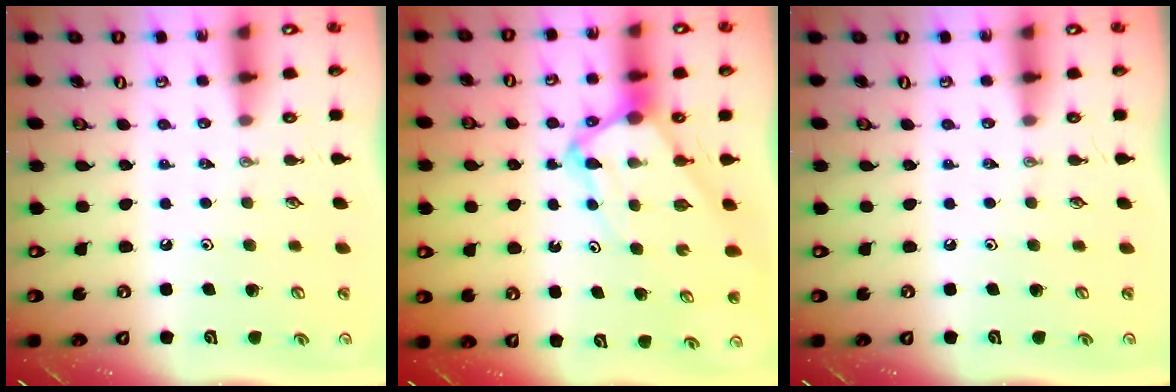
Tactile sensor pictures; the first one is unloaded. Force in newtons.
{"total": 6.6, "press": 6.6, "slide": 0.5}
{"total": 0.0}